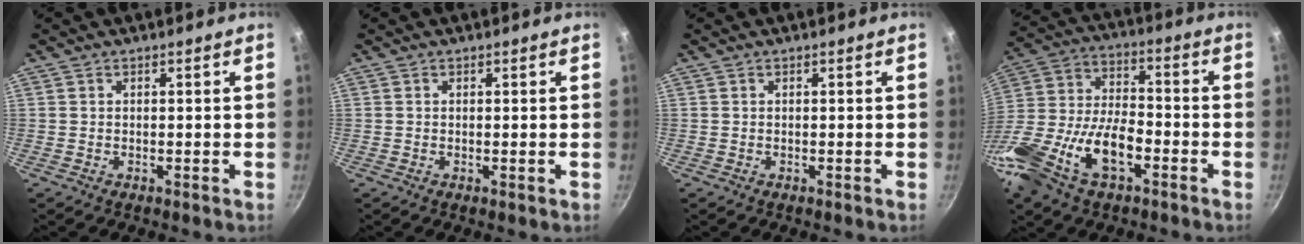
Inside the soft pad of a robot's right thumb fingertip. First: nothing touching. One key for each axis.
{"total": 0.0}
{"total": 0.0}
{"total": 20.6, "fx": -8.3, "fy": 10.6, "fz": 15.6, "tx": -0.305, "ty": 0.021, "tz": -0.169}